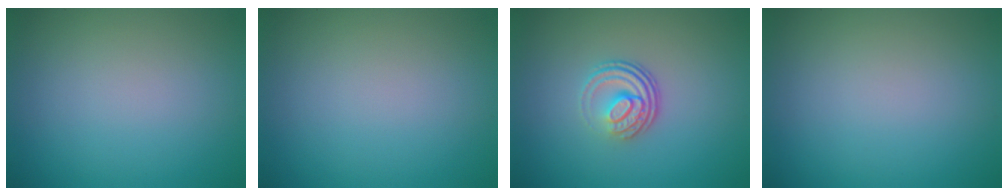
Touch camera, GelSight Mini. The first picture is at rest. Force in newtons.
{"total": 0.0}
{"total": 3.6, "press": 2.4, "slide": 2.6}
{"total": 0.0}